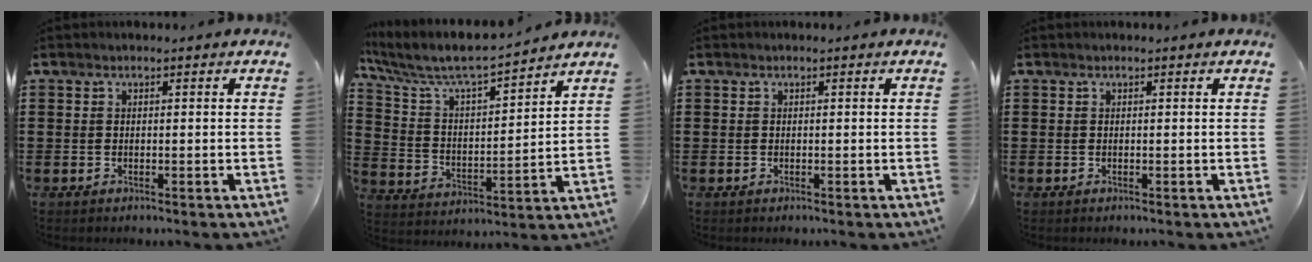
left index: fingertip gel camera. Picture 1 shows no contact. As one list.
[{"total": 7.1, "force": [6.4, 0.8, 3.2], "torque": [-0.090, -0.044, 0.103]}, {"total": 0.0}, {"total": 0.0}]